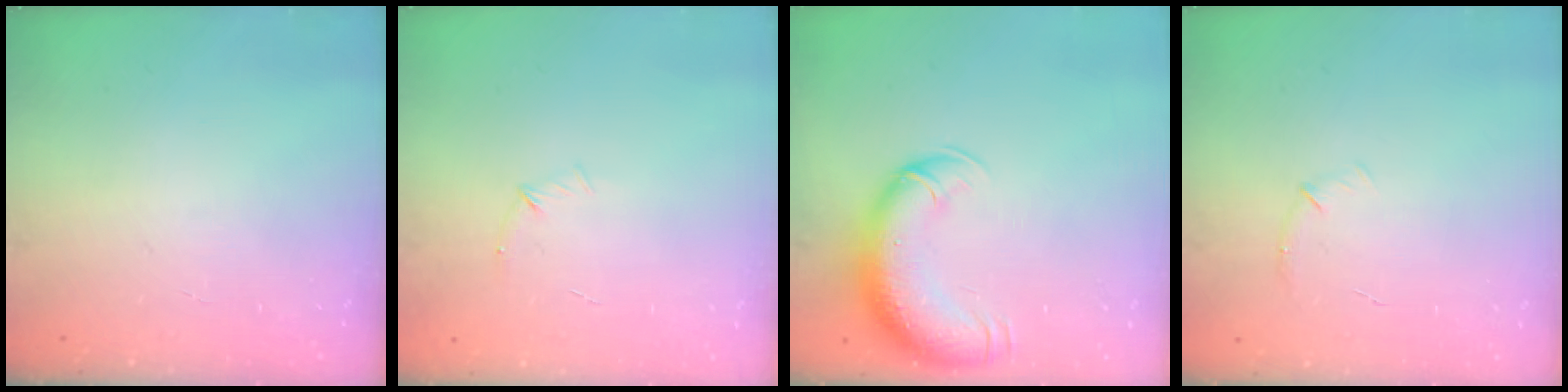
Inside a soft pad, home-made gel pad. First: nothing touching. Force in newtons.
{"total": 4.9, "press": 4.7, "slide": 1.2}
{"total": 13.1, "press": 12.7, "slide": 3.2}
{"total": 5.5, "press": 5.2, "slide": 1.6}